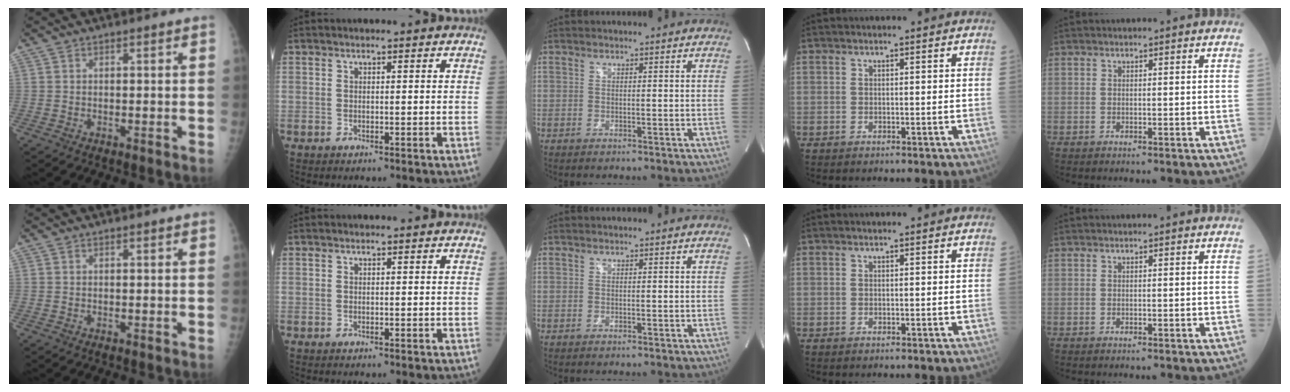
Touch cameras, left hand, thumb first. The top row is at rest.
{}